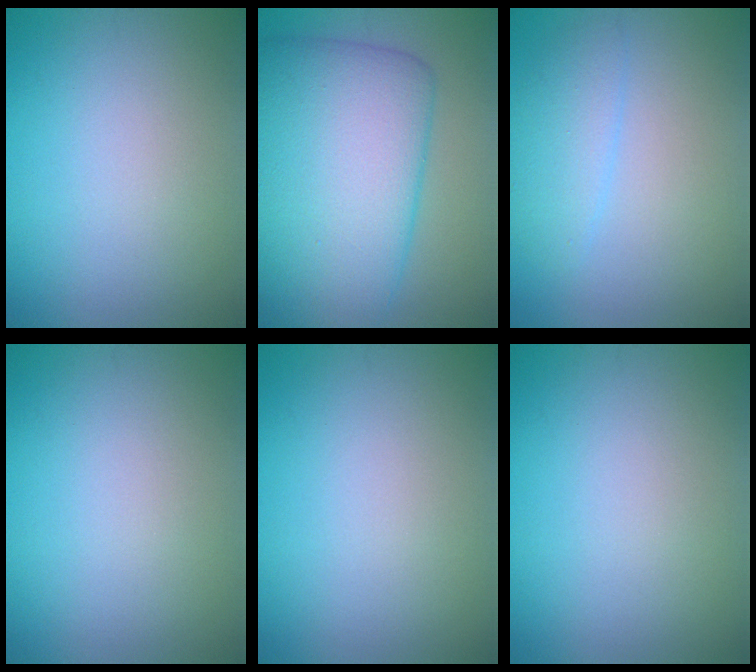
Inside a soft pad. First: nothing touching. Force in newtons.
{"total": 11.3, "press": 11.3, "slide": 0.1}
{"total": 2.3, "press": 2.3, "slide": 0.0}
{"total": 0.0}
{"total": 0.0}
{"total": 0.0}